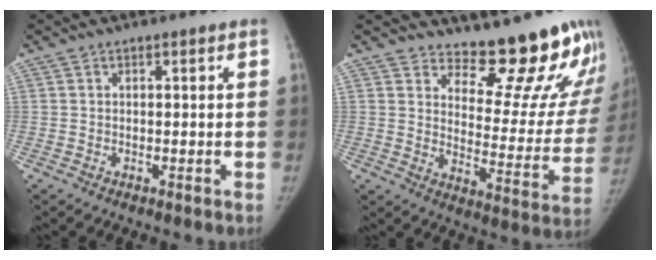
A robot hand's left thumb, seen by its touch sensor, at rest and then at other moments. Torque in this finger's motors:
{"motor_torque": [0.05, 0.05, -0.03, -0.21, 0.01]}